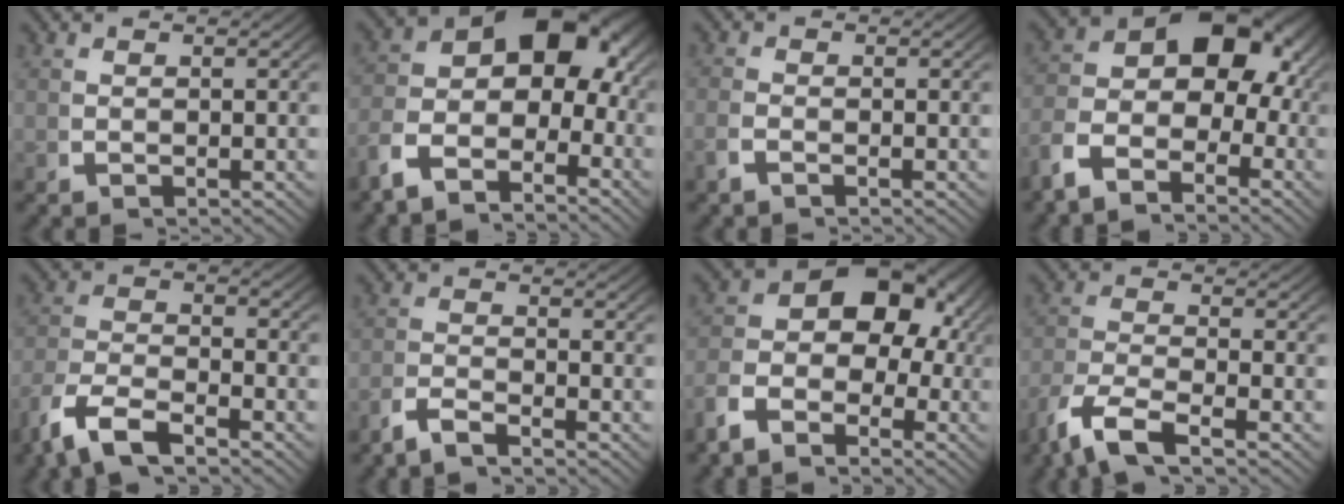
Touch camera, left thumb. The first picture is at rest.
{"total": 11.9, "force": [-0.7, 7.6, 9.2], "torque": [-0.147, -0.001, -0.027]}
{"total": 1.1, "force": [-0.8, 0.4, 0.6], "torque": [-0.015, -0.002, -0.017]}
{"total": 10.4, "force": [-0.9, 6.7, 7.8], "torque": [-0.131, -0.007, -0.026]}
{"total": 6.0, "force": [-3.2, 3.5, 3.8], "torque": [-0.079, -0.011, -0.059]}
{"total": 2.2, "force": [-1.9, 0.5, 1.0], "torque": [-0.017, -0.001, -0.046]}
{"total": 8.9, "force": [-0.8, 6.0, 6.5], "torque": [-0.107, -0.007, -0.025]}
{"total": 5.9, "force": [-3.1, 3.0, 4.1], "torque": [-0.095, -0.014, -0.053]}